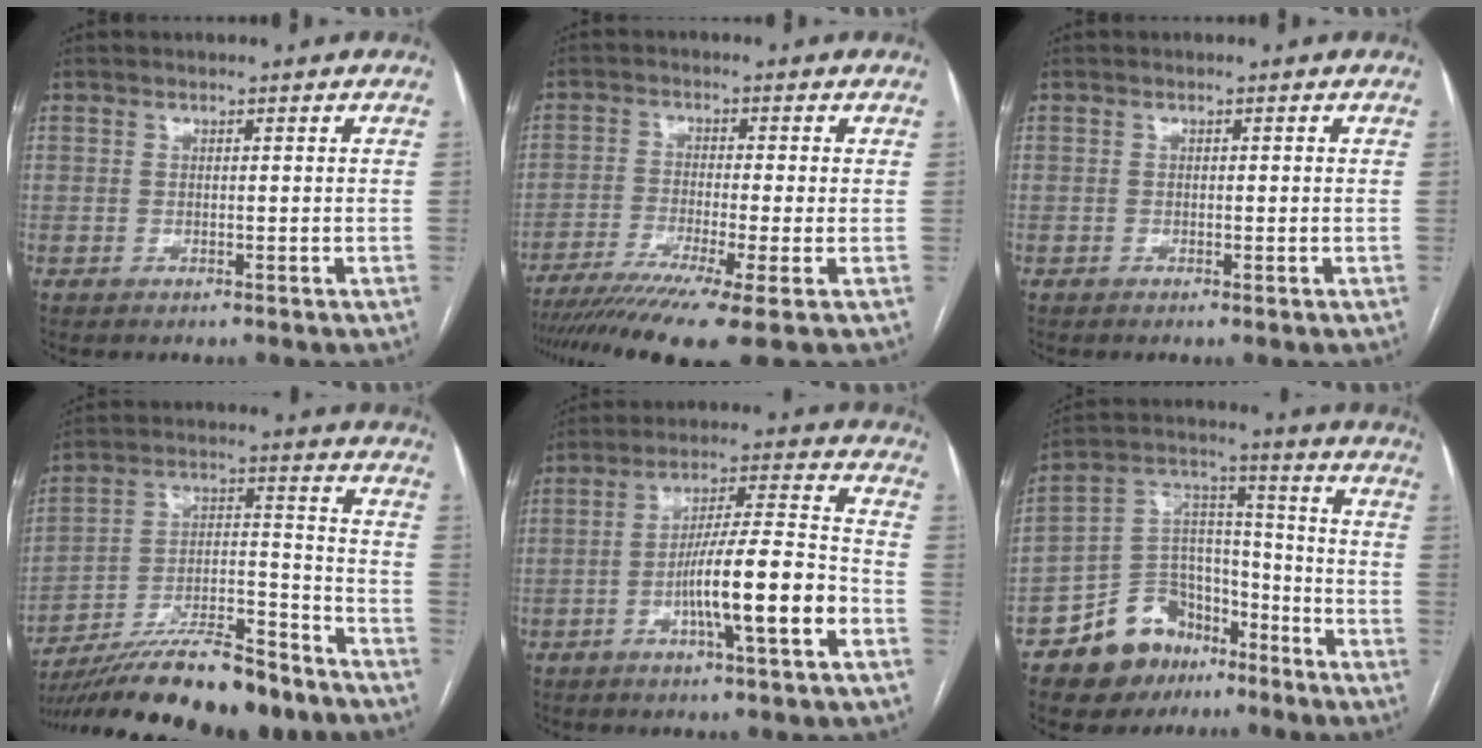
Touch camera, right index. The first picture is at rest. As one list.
[{"total": 12.0, "force": [-8.4, -0.7, 8.5], "torque": [-0.144, -0.024, -0.136]}, {"total": 0.5, "force": [-0.1, 0.3, 0.4], "torque": [-0.004, 0.000, -0.004]}, {"total": 23.4, "force": [-18.9, 4.5, 13.0], "torque": [-0.195, 0.004, -0.310]}, {"total": 13.0, "force": [-4.8, 0.4, 12.1], "torque": [-0.203, 0.008, -0.078]}, {"total": 13.8, "force": [-9.4, 9.2, 4.4], "torque": [-0.077, 0.068, -0.156]}]